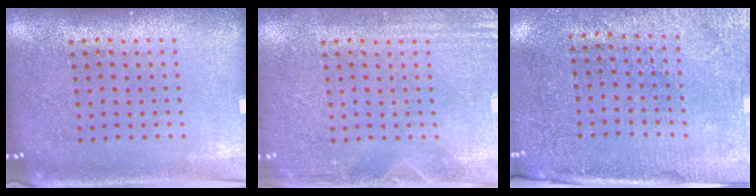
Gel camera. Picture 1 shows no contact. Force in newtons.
{"total": 2.9, "press": 2.9, "slide": 0.5}
{"total": 2.7, "press": 2.5, "slide": 1.1}